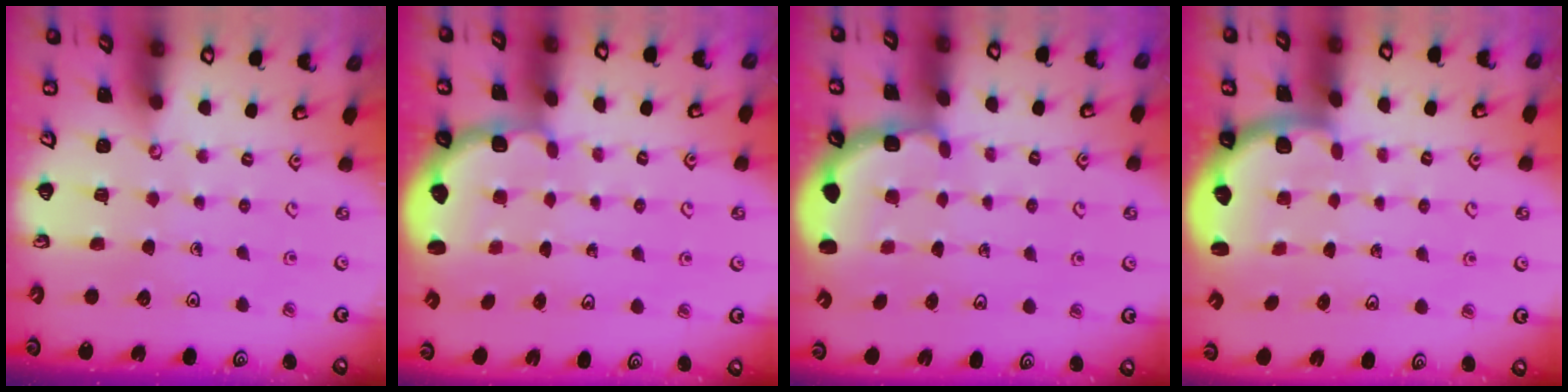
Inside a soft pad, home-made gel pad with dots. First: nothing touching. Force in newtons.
{"total": 2.7, "press": 2.0, "slide": 1.9}
{"total": 2.7, "press": 2.4, "slide": 1.4}
{"total": 2.2, "press": 2.1, "slide": 0.8}